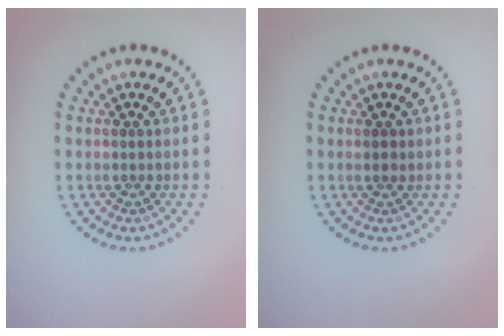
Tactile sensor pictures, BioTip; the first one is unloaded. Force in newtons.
{"total": 0.8, "press": 0.7, "slide": 0.4}